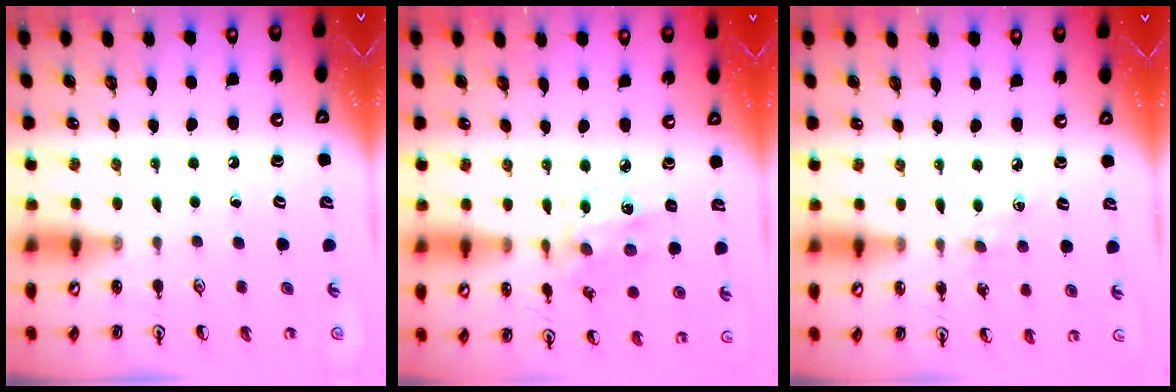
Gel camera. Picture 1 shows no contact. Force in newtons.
{"total": 6.2, "press": 6.2, "slide": 0.5}
{"total": 4.7, "press": 4.7, "slide": 0.6}